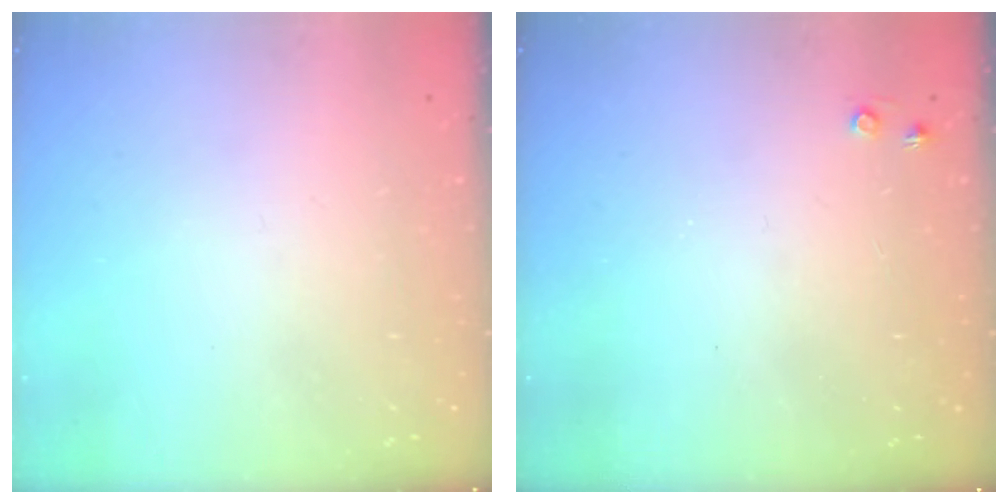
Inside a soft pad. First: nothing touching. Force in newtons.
{"total": 3.4, "press": 3.4, "slide": 0.5}